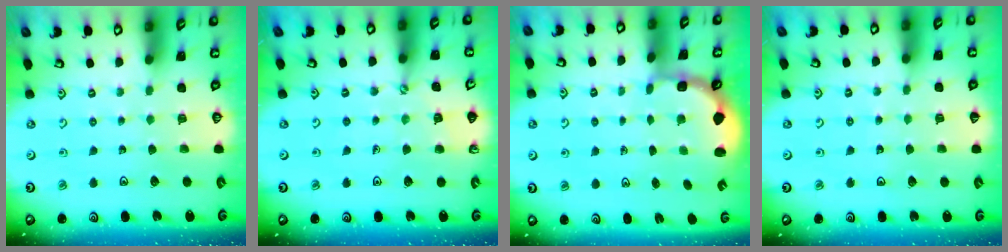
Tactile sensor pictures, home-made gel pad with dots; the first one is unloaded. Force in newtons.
{"total": 3.3, "press": 3.2, "slide": 0.4}
{"total": 2.6, "press": 1.9, "slide": 1.8}
{"total": 2.8, "press": 2.8, "slide": 0.3}